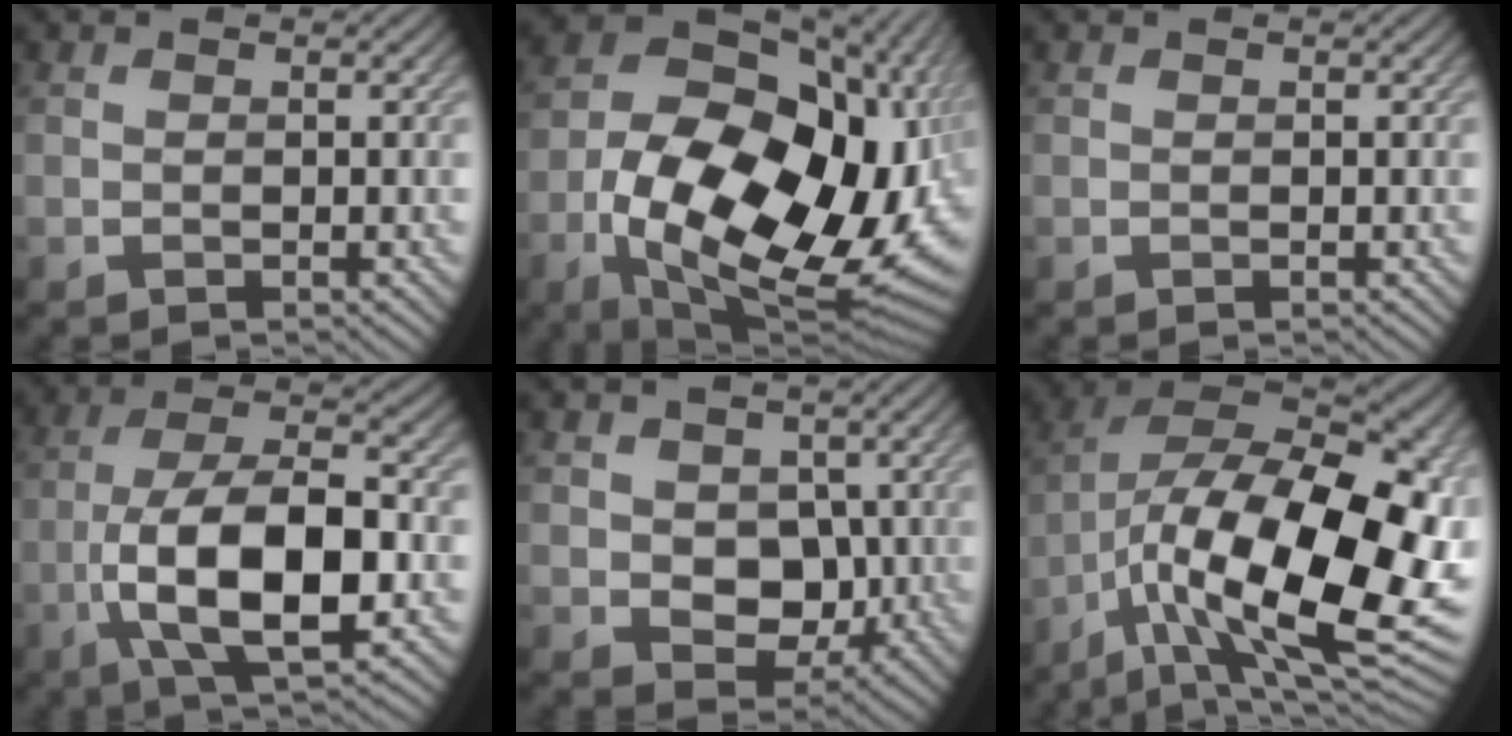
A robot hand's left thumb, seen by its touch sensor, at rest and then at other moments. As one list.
[{"total": 19.8, "force": [-2.9, 12.6, 14.9], "torque": [-0.284, -0.057, -0.015]}, {"total": 0.0}, {"total": 12.6, "force": [-3.2, 5.3, 11.0], "torque": [-0.210, 0.000, -0.066]}, {"total": 6.4, "force": [0.0, 5.1, 3.9], "torque": [-0.073, -0.010, -0.010]}, {"total": 19.7, "force": [-5.8, 9.2, 16.4], "torque": [-0.265, -0.014, -0.090]}]